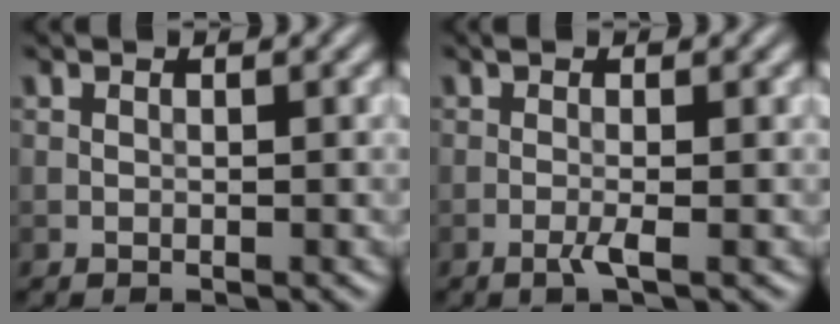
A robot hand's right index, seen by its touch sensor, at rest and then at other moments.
{"total": 1.5, "force": [-0.5, 0.1, 1.4], "torque": [-0.032, -0.003, -0.013]}